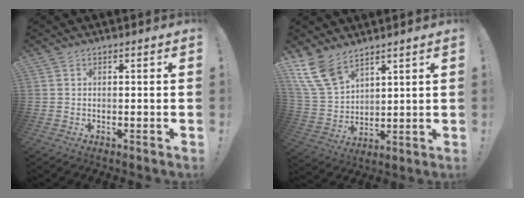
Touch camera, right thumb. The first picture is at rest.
{"total": 12.3, "force": [8.9, 6.3, 5.8], "torque": [-0.134, -0.048, 0.175]}